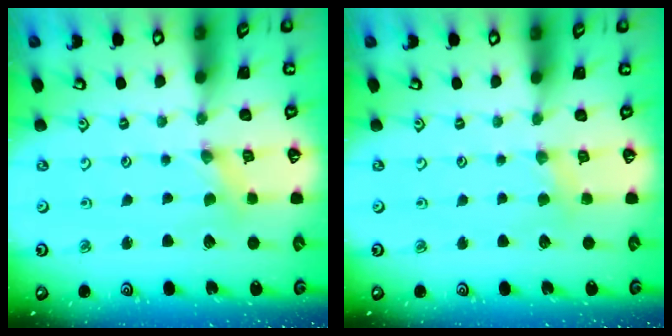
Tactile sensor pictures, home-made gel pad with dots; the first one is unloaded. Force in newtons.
{"total": 2.9, "press": 2.9, "slide": 0.4}